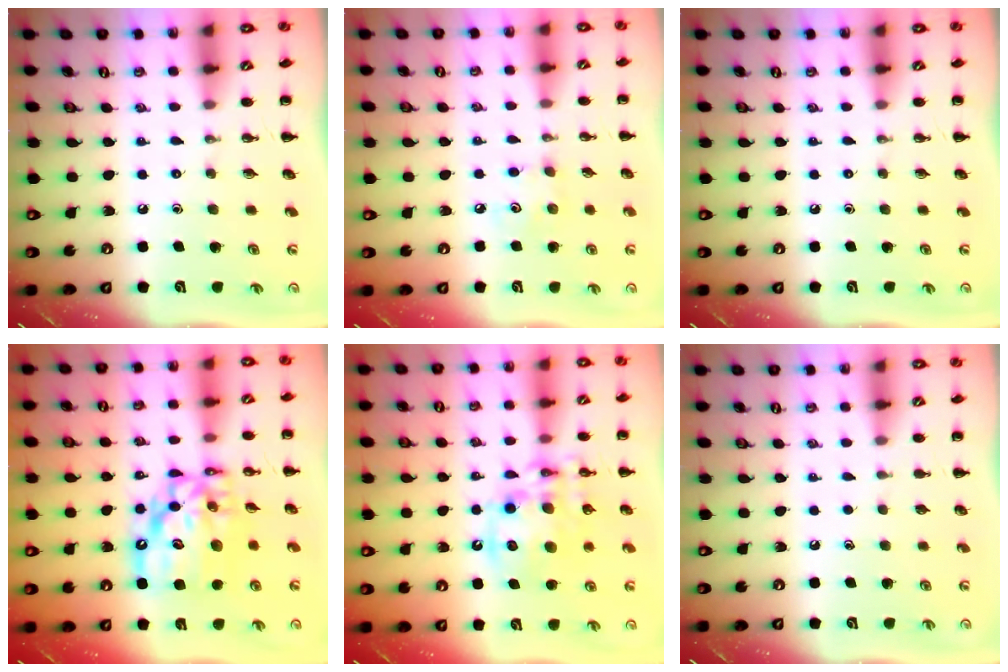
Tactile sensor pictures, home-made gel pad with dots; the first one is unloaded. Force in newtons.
{"total": 4.2, "press": 4.0, "slide": 1.0}
{"total": 0.0}
{"total": 15.0, "press": 14.5, "slide": 4.0}
{"total": 13.9, "press": 13.4, "slide": 3.4}
{"total": 0.8, "press": 0.8, "slide": 0.1}